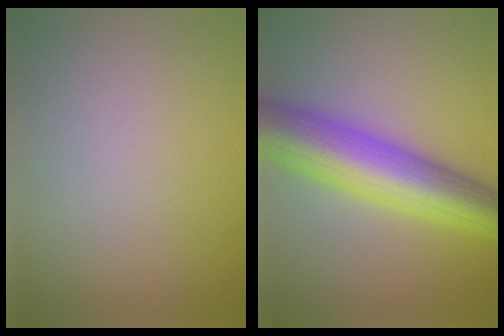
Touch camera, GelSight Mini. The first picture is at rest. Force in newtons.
{"total": 9.8, "press": 9.8, "slide": 0.2}